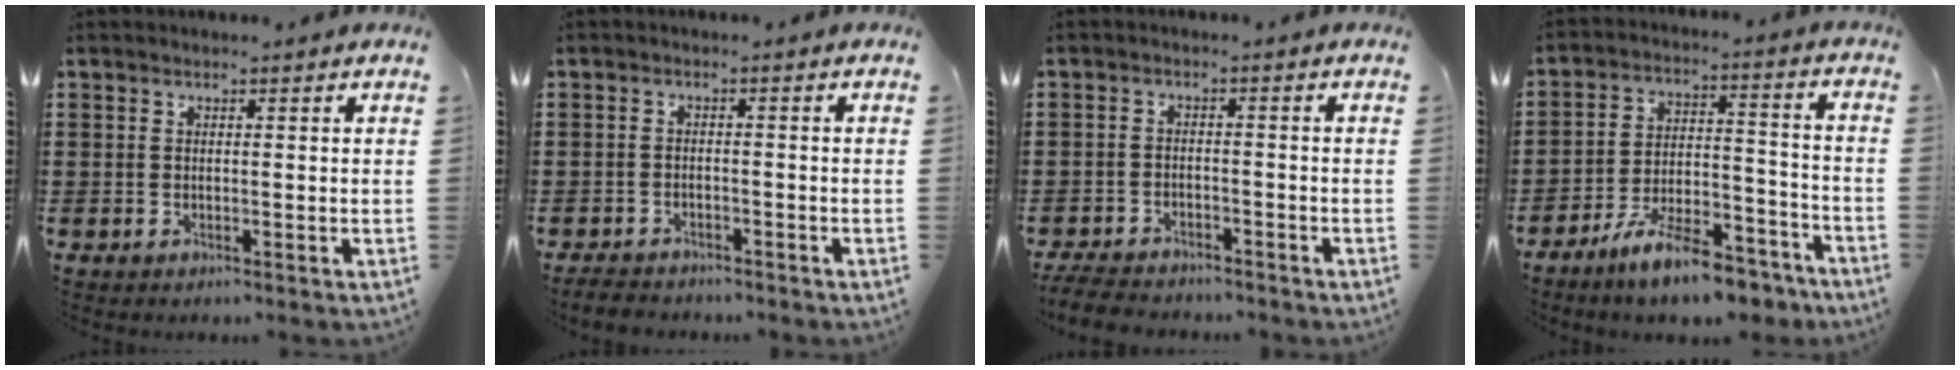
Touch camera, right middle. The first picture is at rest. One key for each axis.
{"total": 2.2, "fx": -2.2, "fy": 0.5, "fz": 0.2, "tx": -0.016, "ty": -0.002, "tz": -0.049}
{"total": 3.8, "fx": -3.7, "fy": 0.6, "fz": 0.7, "tx": -0.019, "ty": 0.000, "tz": -0.079}
{"total": 10.4, "fx": -8.9, "fy": 1.5, "fz": 5.2, "tx": -0.092, "ty": 0.025, "tz": -0.169}